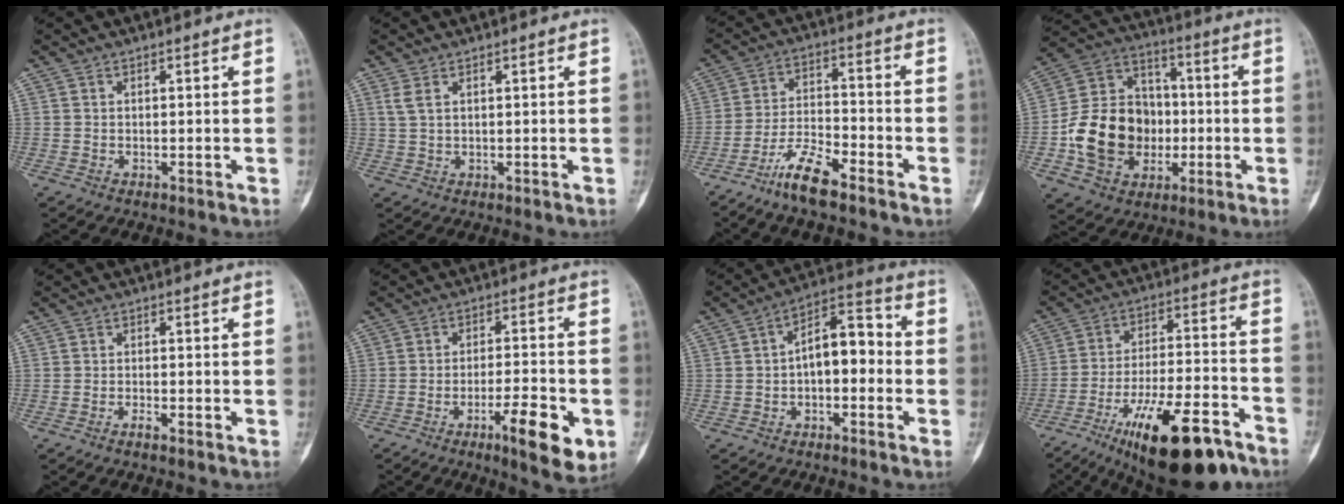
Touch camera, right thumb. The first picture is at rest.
{"total": 2.0, "force": [1.0, 0.8, 1.6], "torque": [-0.040, 0.005, 0.030]}
{"total": 8.8, "force": [-6.5, 2.1, 5.6], "torque": [-0.114, 0.038, -0.128]}
{"total": 18.1, "force": [-3.1, 14.5, 10.3], "torque": [-0.148, 0.036, -0.050]}
{"total": 1.3, "force": [-1.0, 0.2, 0.8], "torque": [-0.019, 0.005, -0.021]}
{"total": 10.8, "force": [-4.6, 2.7, 9.4], "torque": [-0.138, 0.016, -0.067]}
{"total": 9.5, "force": [-1.3, 5.2, 7.8], "torque": [-0.099, 0.044, -0.035]}
{"total": 22.1, "force": [-13.7, 7.0, 15.9], "torque": [-0.236, 0.068, -0.217]}